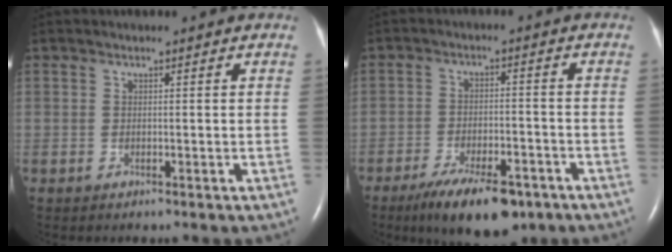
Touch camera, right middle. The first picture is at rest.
{"total": 11.3, "force": [-7.8, 3.8, 7.2], "torque": [-0.119, -0.010, -0.122]}